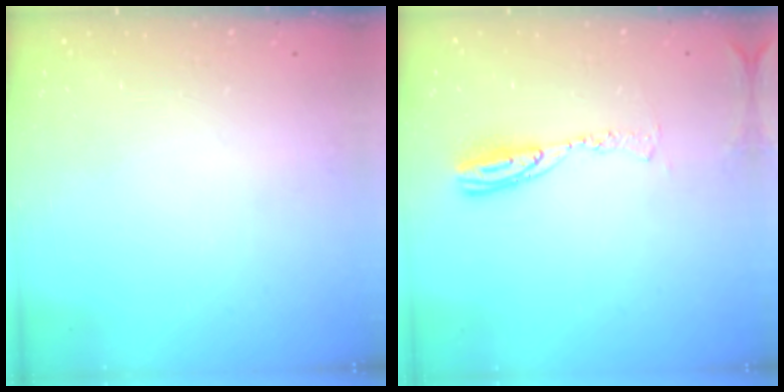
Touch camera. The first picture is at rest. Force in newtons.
{"total": 8.3, "press": 8.3, "slide": 0.8}